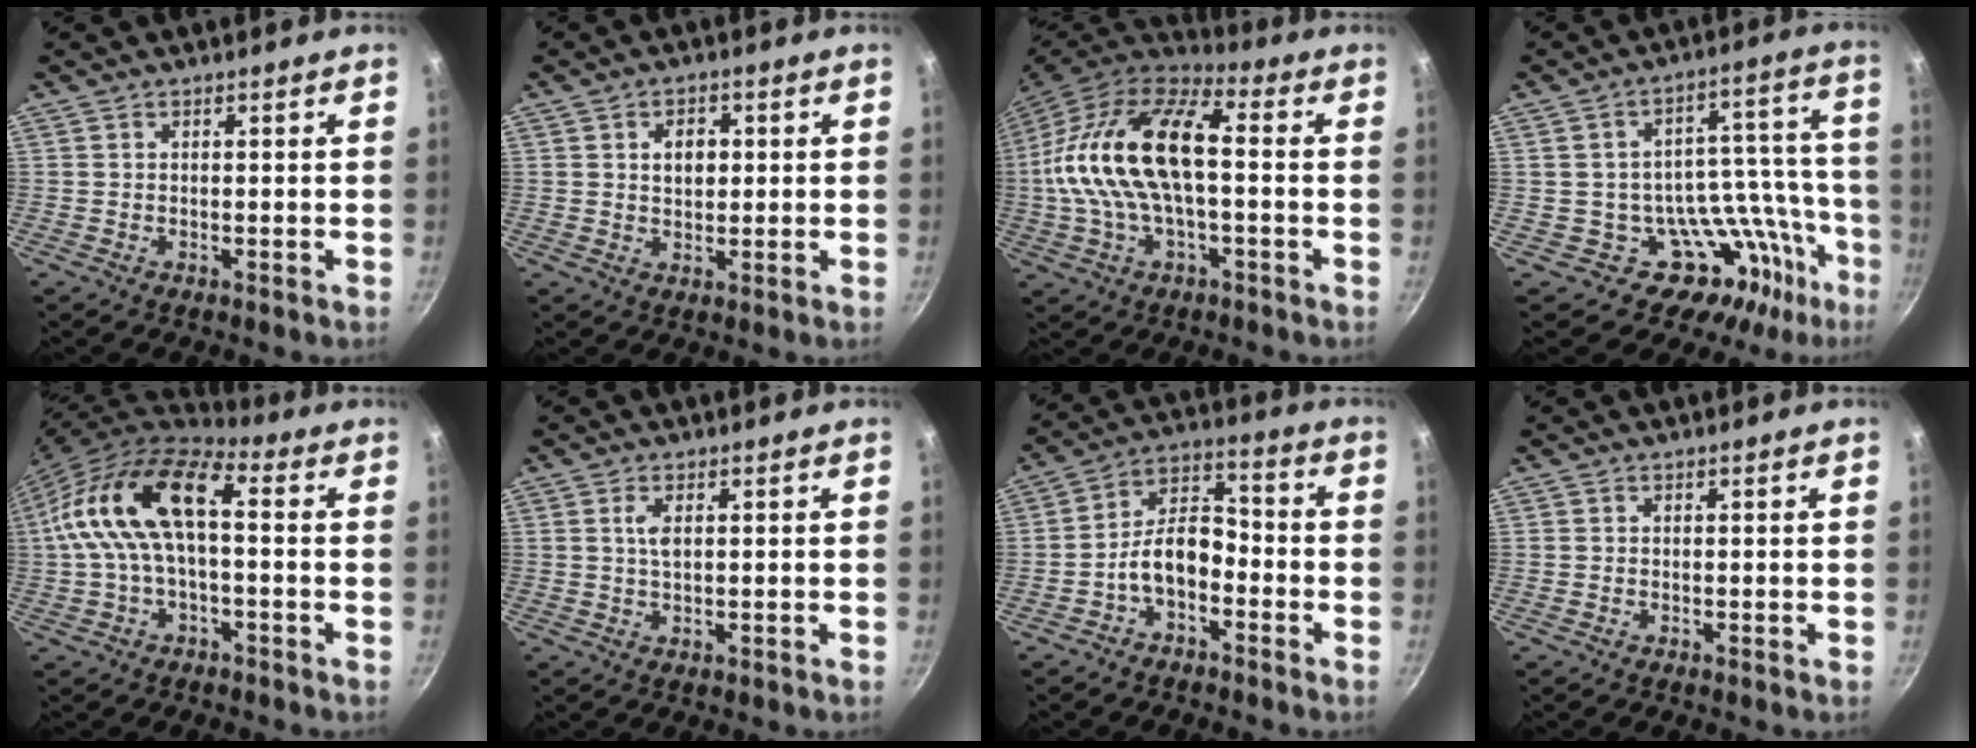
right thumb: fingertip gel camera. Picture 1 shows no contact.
{"total": 4.7, "force": [1.0, 3.2, 3.2], "torque": [-0.033, 0.001, 0.016]}
{"total": 21.0, "force": [0.1, 10.3, 18.3], "torque": [-0.338, 0.036, -0.011]}
{"total": 15.0, "force": [-9.0, 11.1, 4.8], "torque": [0.044, 0.102, -0.137]}
{"total": 16.3, "force": [0.7, 8.1, 14.2], "torque": [-0.258, 0.041, -0.001]}
{"total": 2.5, "force": [0.6, 1.0, 2.3], "torque": [-0.045, 0.001, 0.013]}
{"total": 9.0, "force": [-3.8, 5.3, 6.2], "torque": [-0.089, 0.058, -0.077]}
{"total": 0.0}